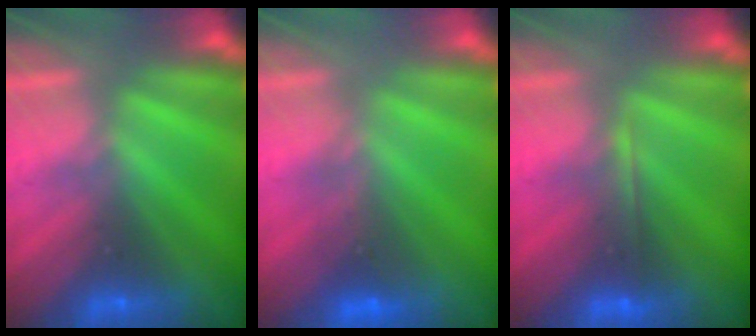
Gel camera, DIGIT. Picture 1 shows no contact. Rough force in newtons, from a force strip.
{"total": 1.6}
{"total": 1.9}